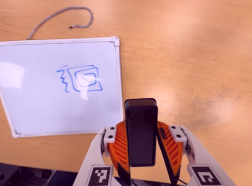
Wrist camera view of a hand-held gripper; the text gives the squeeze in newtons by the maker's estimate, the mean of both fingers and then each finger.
{"total": 4.3, "left": 4.4, "right": 4.3}